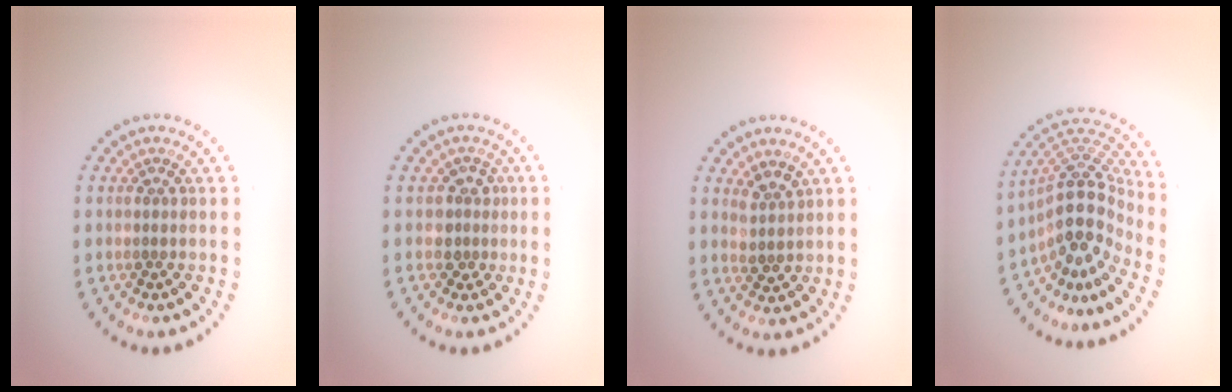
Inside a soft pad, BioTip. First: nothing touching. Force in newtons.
{"total": 1.8, "press": 1.3, "slide": 1.2}
{"total": 1.5, "press": 1.3, "slide": 0.7}
{"total": 5.3, "press": 3.8, "slide": 3.7}